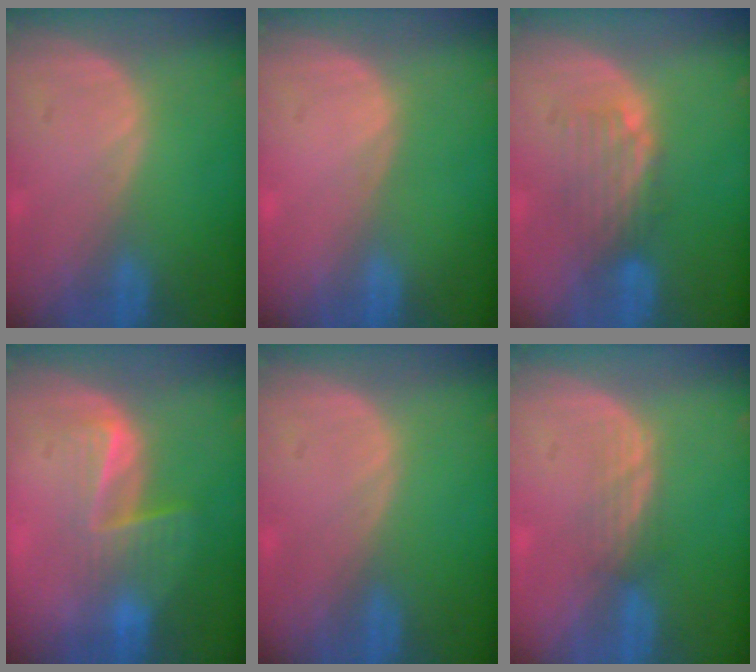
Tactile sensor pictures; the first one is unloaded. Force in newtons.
{"total": 0.0}
{"total": 4.7, "press": 4.0, "slide": 2.5}
{"total": 6.7, "press": 5.5, "slide": 3.8}
{"total": 0.0}
{"total": 2.5, "press": 2.3, "slide": 0.9}